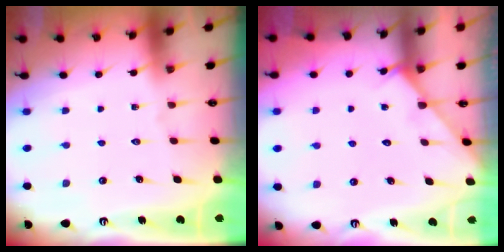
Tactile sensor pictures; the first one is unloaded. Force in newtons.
{"total": 2.7, "press": 2.7, "slide": 0.3}